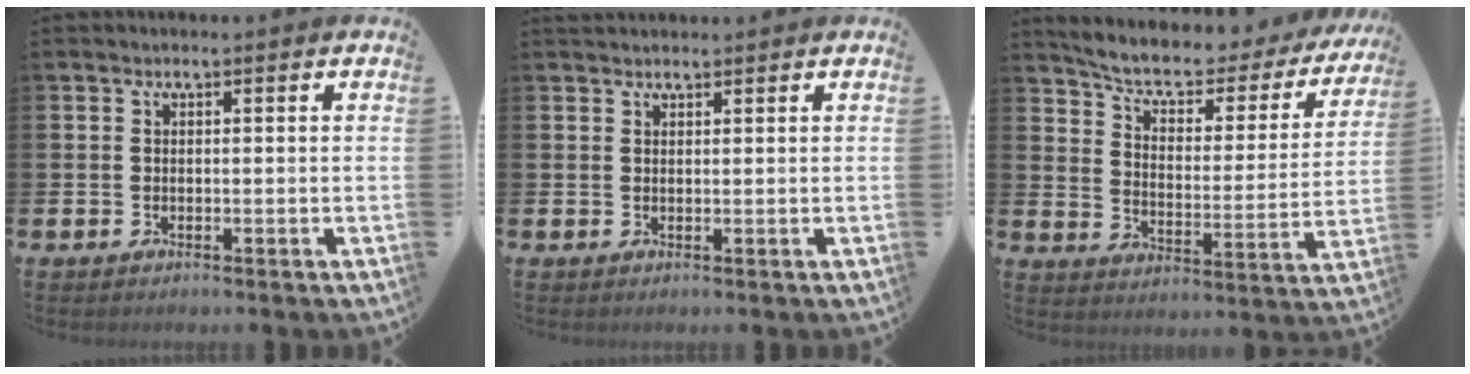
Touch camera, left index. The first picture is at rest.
{"total": 1.2, "force": [1.1, 0.3, 0.0], "torque": [0.012, -0.002, 0.018]}
{"total": 6.0, "force": [5.0, 2.1, 2.6], "torque": [-0.077, -0.038, 0.078]}